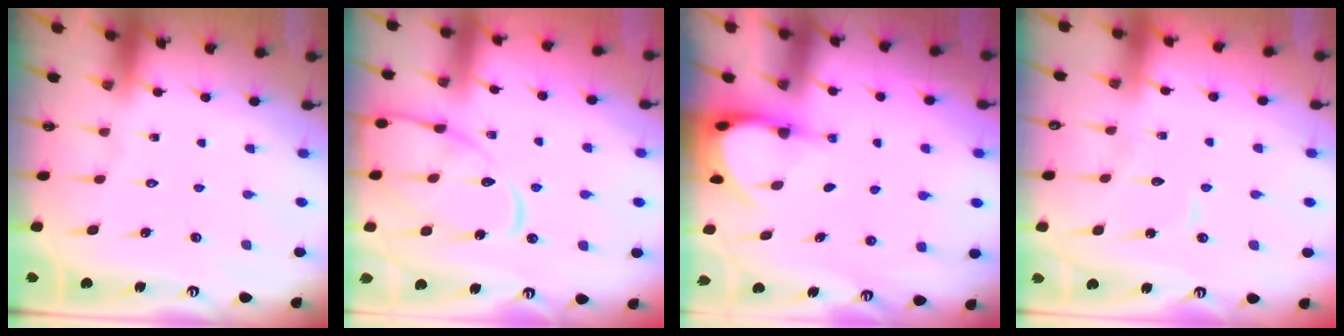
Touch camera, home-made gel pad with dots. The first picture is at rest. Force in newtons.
{"total": 14.6, "press": 14.5, "slide": 1.3}
{"total": 3.9, "press": 3.9, "slide": 0.3}
{"total": 4.8, "press": 4.8, "slide": 0.6}